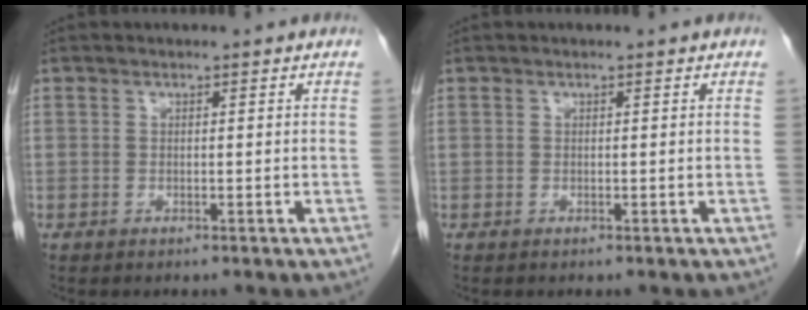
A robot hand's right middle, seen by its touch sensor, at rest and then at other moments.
{"total": 0.0}